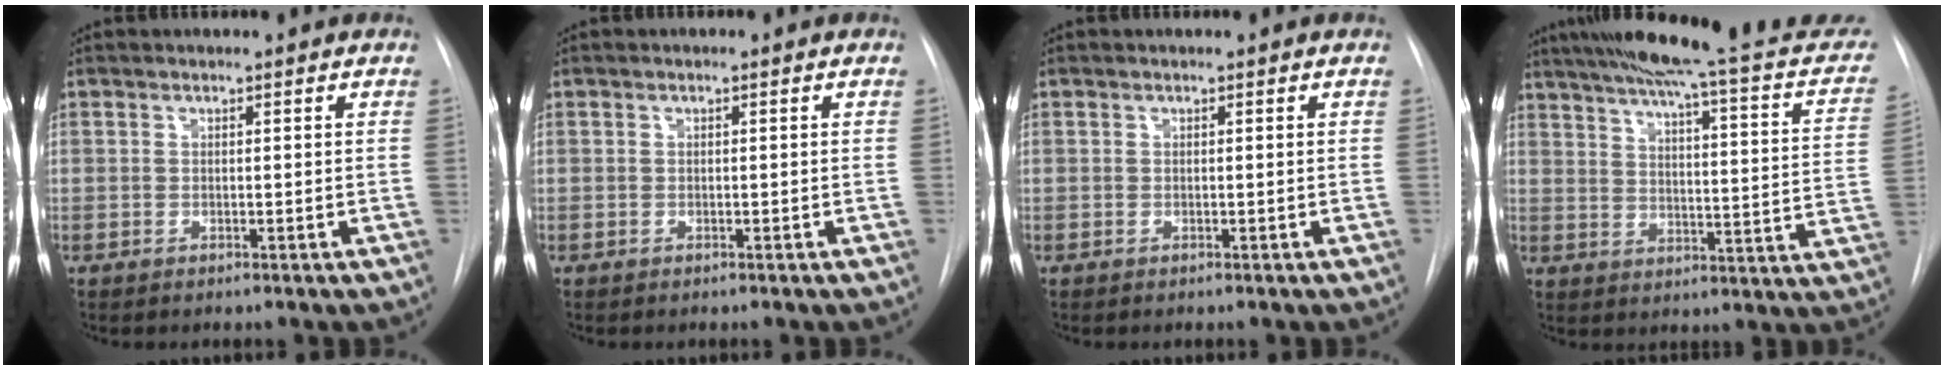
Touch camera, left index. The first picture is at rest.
{"total": 0.0}
{"total": 0.0}
{"total": 26.4, "force": [22.2, 3.1, 13.9], "torque": [-0.199, -0.036, 0.269]}